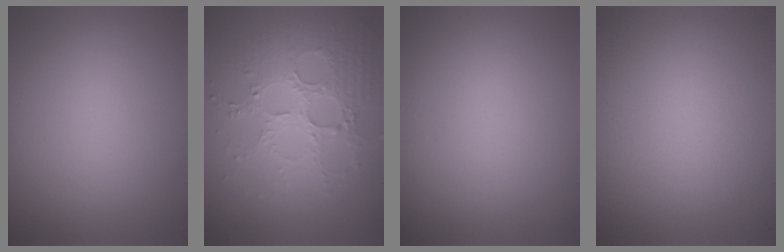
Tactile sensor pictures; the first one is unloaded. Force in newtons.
{"total": 4.1, "press": 3.9, "slide": 1.3}
{"total": 0.0}
{"total": 0.0}